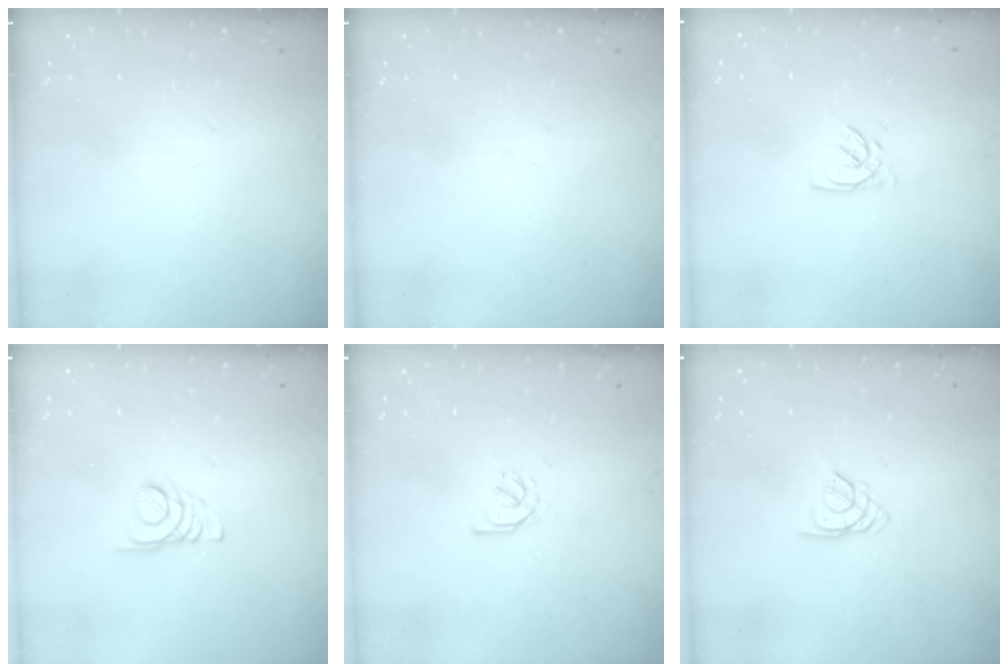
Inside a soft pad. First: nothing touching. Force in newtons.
{"total": 0.0}
{"total": 2.5, "press": 2.5, "slide": 0.3}
{"total": 1.8, "press": 1.7, "slide": 0.1}
{"total": 2.1, "press": 2.0, "slide": 0.7}
{"total": 2.5, "press": 2.4, "slide": 0.5}